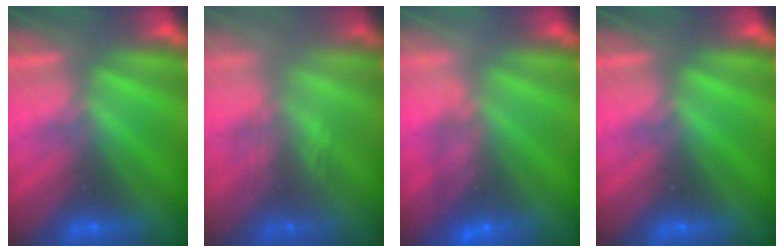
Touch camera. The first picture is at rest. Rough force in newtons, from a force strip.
{"total": 3.5}
{"total": 4.8}
{"total": 0.0}